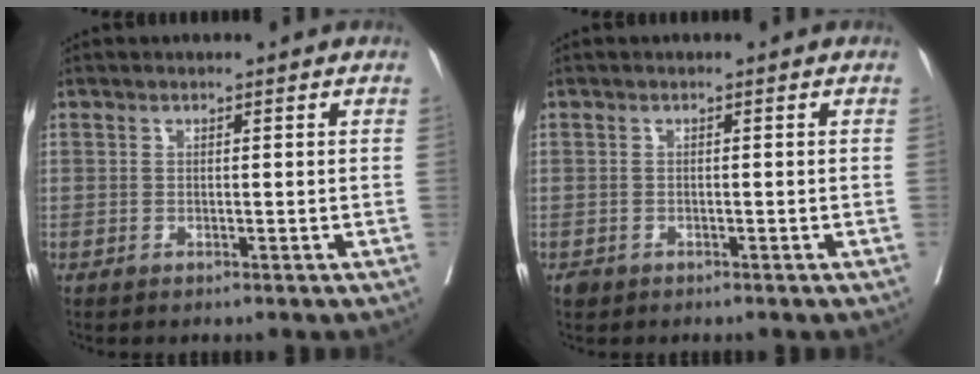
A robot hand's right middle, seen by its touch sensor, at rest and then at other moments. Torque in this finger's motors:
{"motor_torque": [-0.03, 0.03, 0.00, 0.00]}